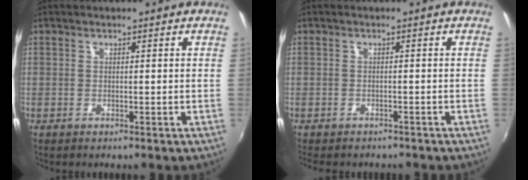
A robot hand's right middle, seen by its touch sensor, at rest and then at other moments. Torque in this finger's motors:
{"motor_torque": [1.06, -0.79, 0.16, 0.08]}